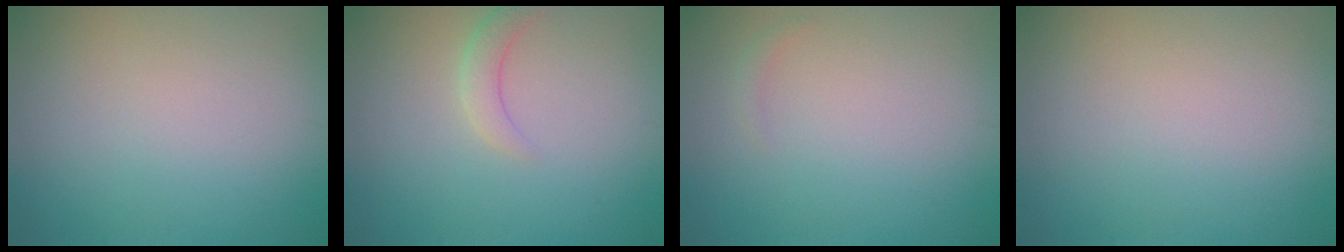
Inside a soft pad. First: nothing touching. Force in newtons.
{"total": 1.8, "press": 1.8, "slide": 0.1}
{"total": 0.5, "press": 0.5, "slide": 0.0}
{"total": 0.0}